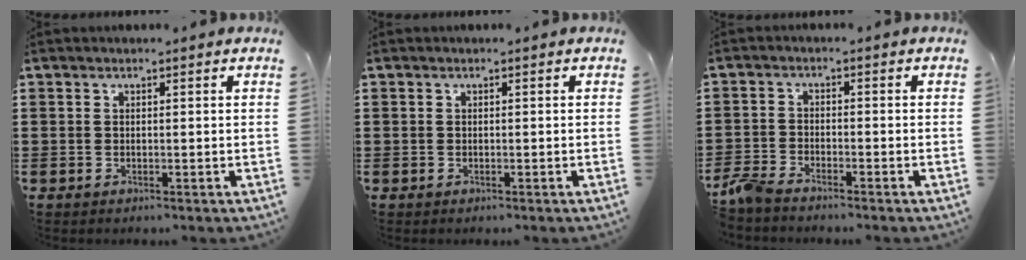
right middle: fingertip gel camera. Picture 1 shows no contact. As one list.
[{"total": 0.6, "force": [-0.2, 0.6, 0.0], "torque": [0.000, 0.006, -0.005]}, {"total": 3.3, "force": [-3.0, 0.5, 1.3], "torque": [-0.051, -0.006, -0.068]}]